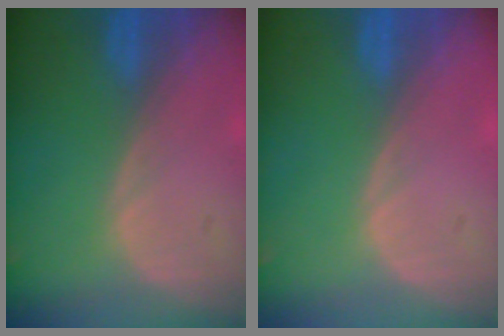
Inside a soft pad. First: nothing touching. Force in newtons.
{"total": 0.0}